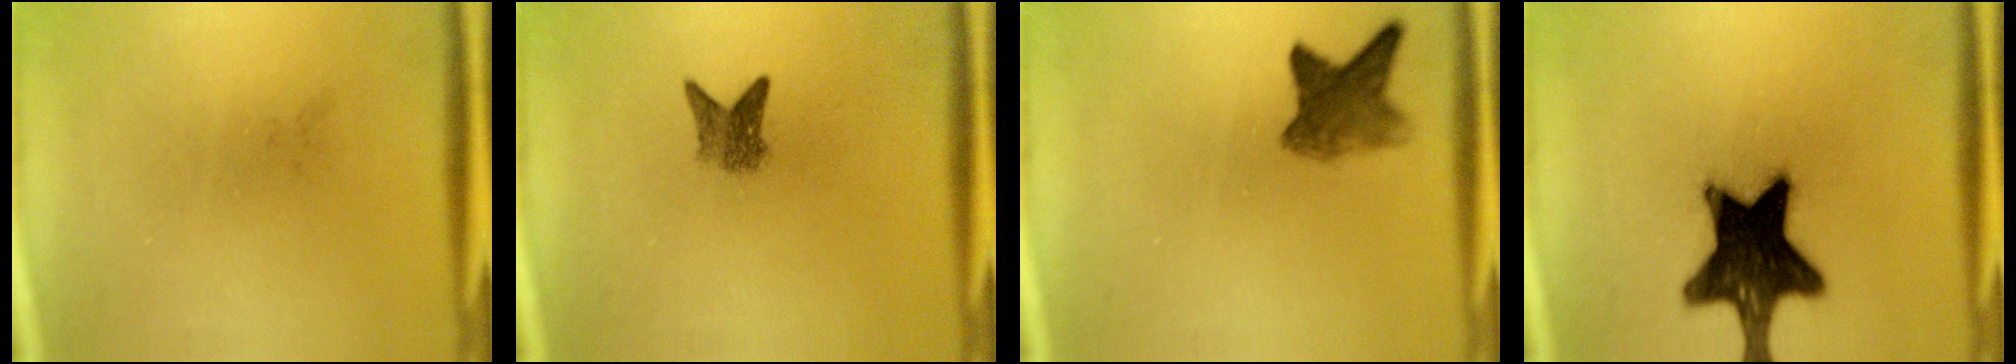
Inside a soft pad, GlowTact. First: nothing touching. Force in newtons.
{"total": 2.8}
{"total": 5.2}
{"total": 18.9}